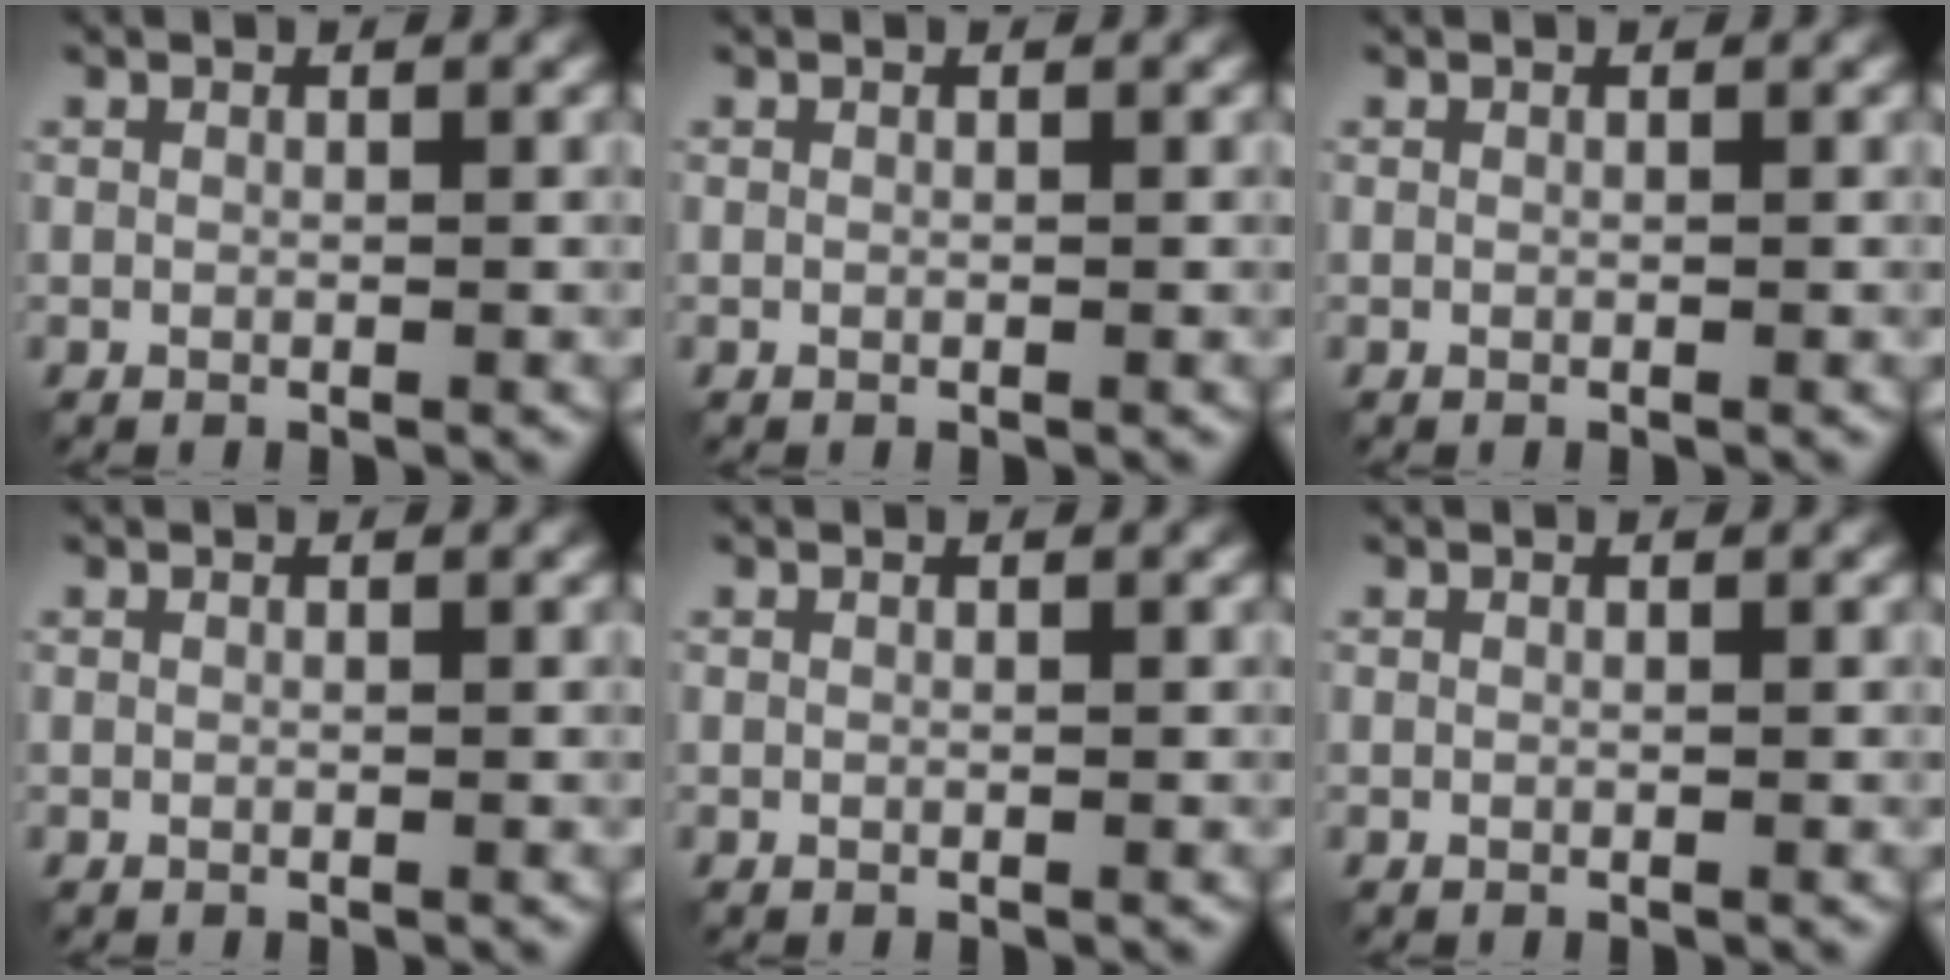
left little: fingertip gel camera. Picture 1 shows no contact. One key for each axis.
{"total": 0.0}
{"total": 0.0}
{"total": 0.0}
{"total": 0.0}
{"total": 0.0}